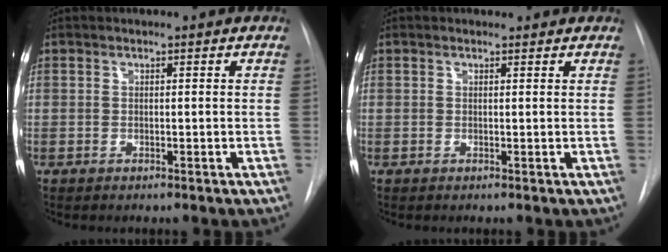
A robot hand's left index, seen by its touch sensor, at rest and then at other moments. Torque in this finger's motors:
{"motor_torque": [0.36, -1.78, 0.00, 0.01]}